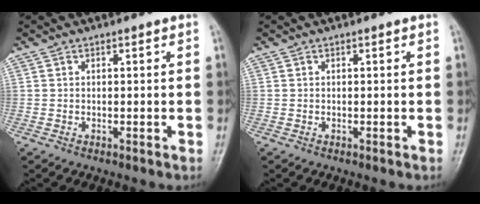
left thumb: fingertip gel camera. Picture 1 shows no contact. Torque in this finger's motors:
{"motor_torque": [-0.04, -0.02, -0.01, 0.02, 0.00]}